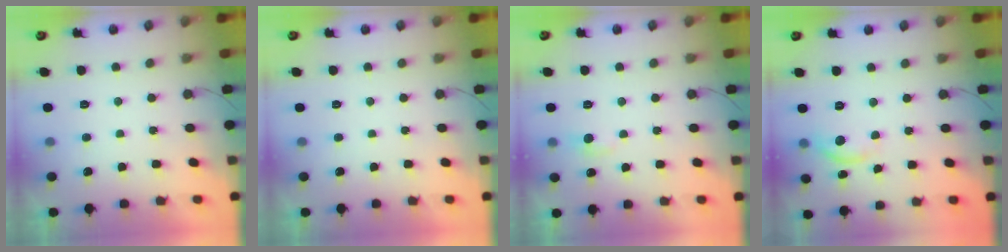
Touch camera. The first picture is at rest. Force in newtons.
{"total": 0.0}
{"total": 4.8, "press": 4.7, "slide": 0.6}
{"total": 7.7, "press": 7.7, "slide": 0.5}